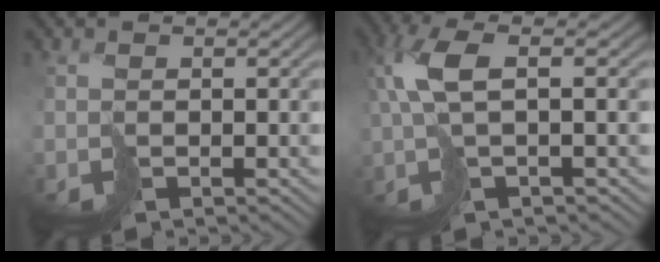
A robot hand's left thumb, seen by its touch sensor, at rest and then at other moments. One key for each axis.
{"total": 6.8, "fx": 1.4, "fy": 2.3, "fz": 6.2, "tx": -0.135, "ty": 0.015, "tz": 0.024}